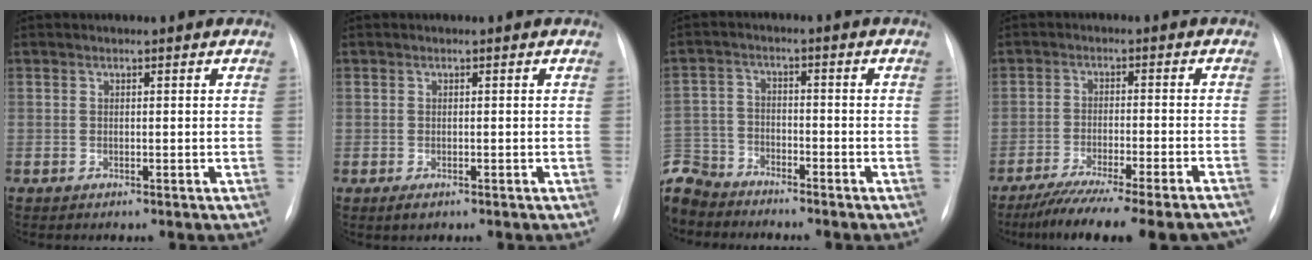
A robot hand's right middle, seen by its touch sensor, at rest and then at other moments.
{"total": 1.3, "force": [-0.7, 0.6, 0.9], "torque": [-0.015, -0.001, -0.005]}
{"total": 9.6, "force": [-8.8, 3.8, 0.9], "torque": [-0.031, 0.005, -0.170]}
{"total": 17.3, "force": [-14.9, 1.1, 8.8], "torque": [-0.100, -0.026, -0.212]}